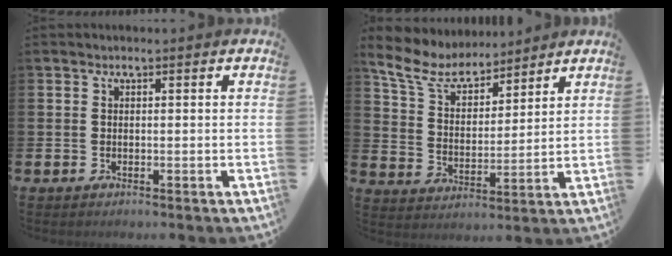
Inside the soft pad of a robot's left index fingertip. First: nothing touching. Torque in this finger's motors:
{"motor_torque": [1.11, -1.03, 0.04, 0.03]}